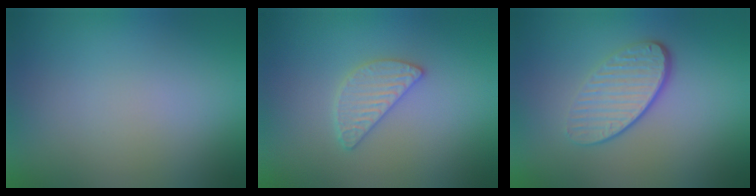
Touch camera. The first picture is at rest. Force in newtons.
{"total": 2.6, "press": 2.6, "slide": 0.3}
{"total": 4.1, "press": 3.0, "slide": 2.8}